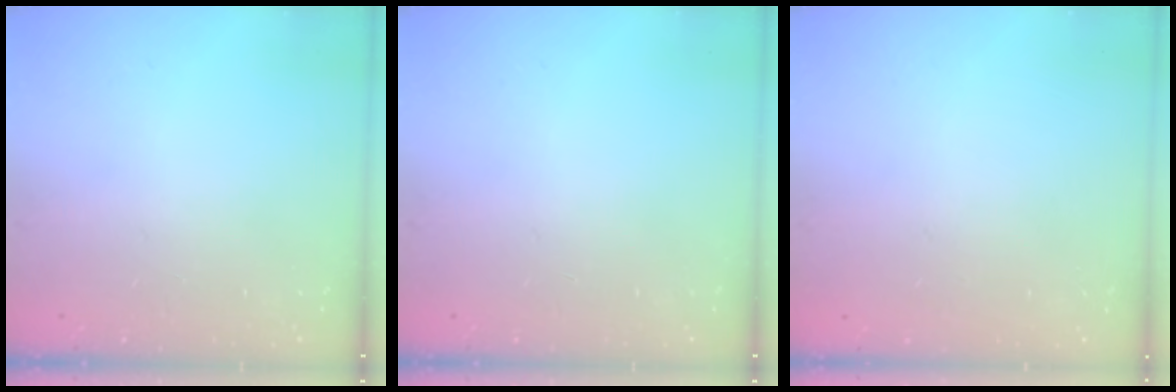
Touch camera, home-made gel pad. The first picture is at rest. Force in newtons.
{"total": 0.0}
{"total": 0.0}